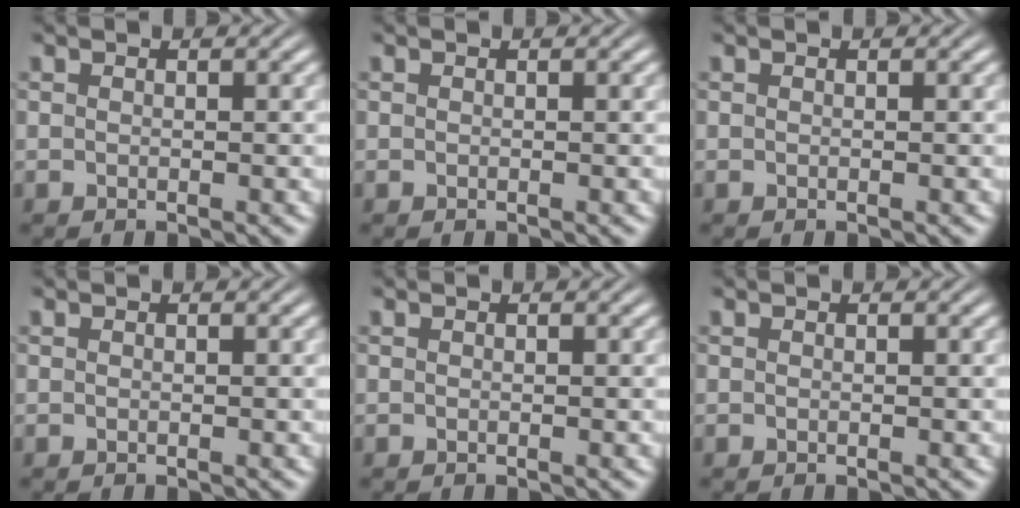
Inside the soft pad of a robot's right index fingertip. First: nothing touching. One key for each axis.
{"total": 0.0}
{"total": 0.0}
{"total": 0.0}
{"total": 0.0}
{"total": 0.0}